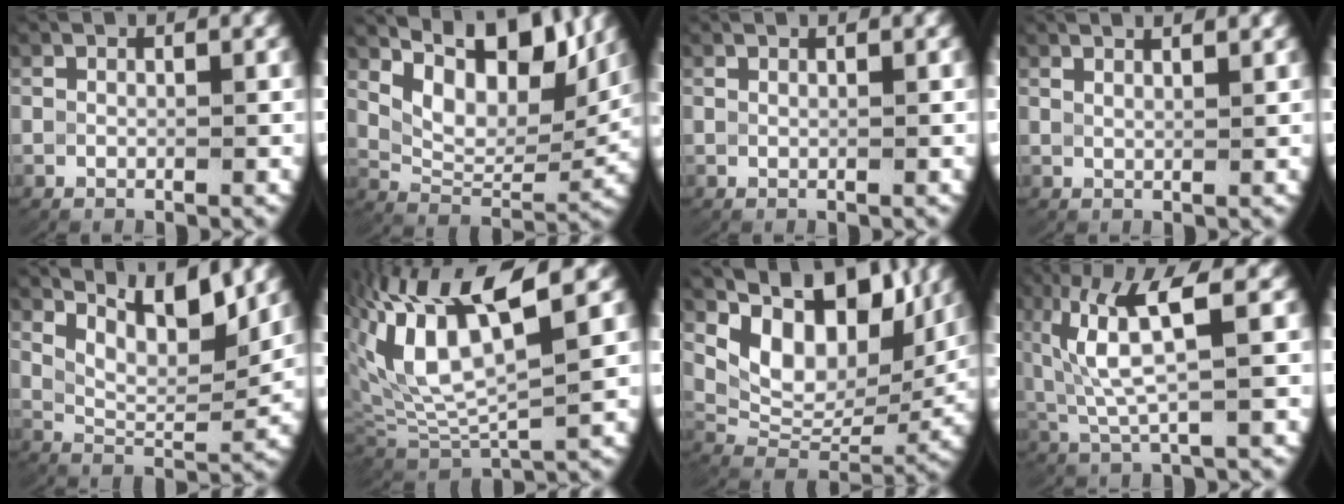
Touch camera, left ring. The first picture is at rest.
{"total": 9.8, "force": [4.9, 5.3, 6.6], "torque": [-0.123, -0.010, 0.081]}
{"total": 1.1, "force": [0.4, -1.0, -0.2], "torque": [-0.003, -0.012, 0.020]}
{"total": 2.1, "force": [2.0, -0.2, 0.8], "torque": [-0.014, -0.002, 0.037]}
{"total": 6.4, "force": [3.7, 2.8, 4.5], "torque": [-0.074, -0.010, 0.066]}
{"total": 10.5, "force": [3.1, 6.0, 8.1], "torque": [-0.192, -0.003, 0.058]}
{"total": 11.8, "force": [4.5, 7.7, 7.9], "torque": [-0.160, -0.009, 0.071]}
{"total": 6.6, "force": [1.7, 2.2, 5.9], "torque": [-0.131, 0.002, 0.035]}